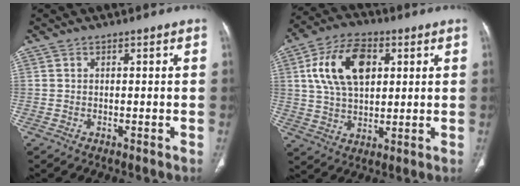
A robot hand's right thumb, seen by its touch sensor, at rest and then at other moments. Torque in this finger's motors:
{"motor_torque": [0.69, 2.34, 0.41, 0.18, 0.05]}